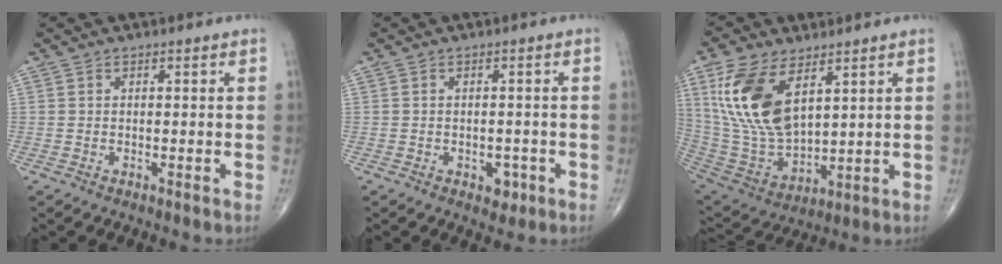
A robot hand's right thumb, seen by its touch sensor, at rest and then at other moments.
{"total": 2.6, "force": [-1.1, 1.8, 1.5], "torque": [-0.004, 0.003, -0.011]}
{"total": 17.6, "force": [7.2, 9.0, 13.3], "torque": [-0.257, -0.029, 0.154]}